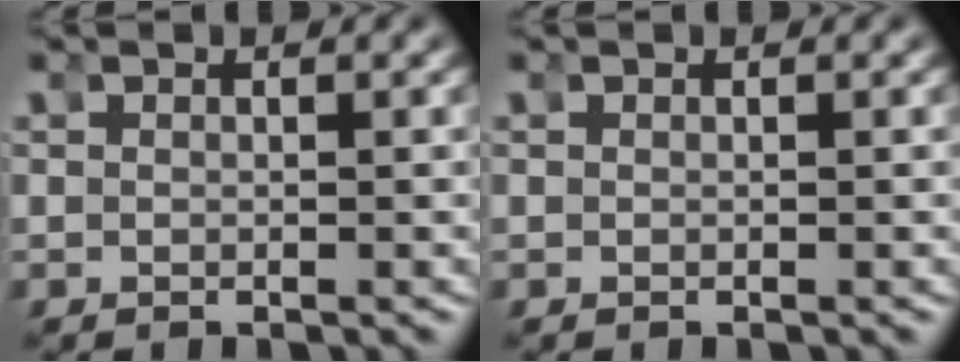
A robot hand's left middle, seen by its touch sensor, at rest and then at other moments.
{"total": 0.0}